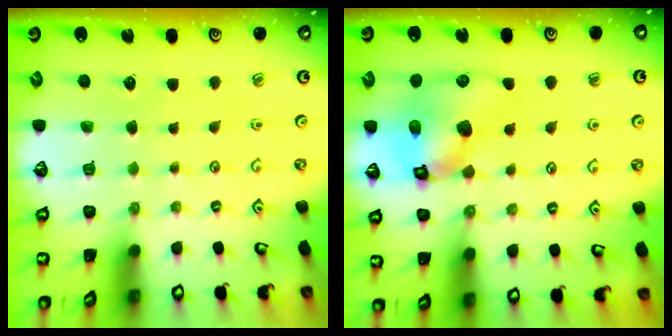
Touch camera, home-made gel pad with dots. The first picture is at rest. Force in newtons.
{"total": 14.5, "press": 14.3, "slide": 2.1}